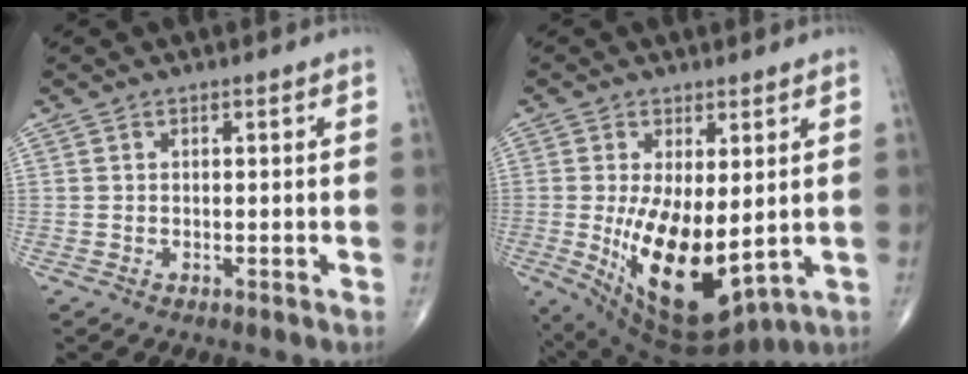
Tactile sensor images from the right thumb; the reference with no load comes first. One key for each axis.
{"total": 15.5, "fx": -1.3, "fy": 7.0, "fz": 13.7, "tx": -0.229, "ty": -0.030, "tz": 0.004}